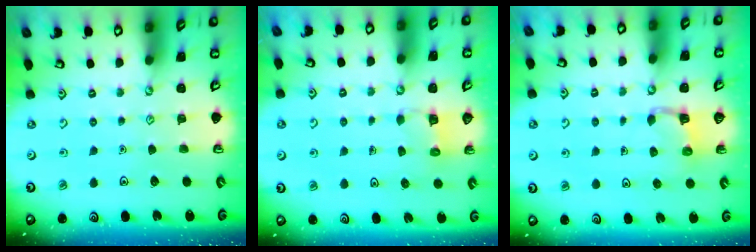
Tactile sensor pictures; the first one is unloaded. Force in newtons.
{"total": 3.1, "press": 3.1, "slide": 0.3}
{"total": 3.4, "press": 3.3, "slide": 0.6}